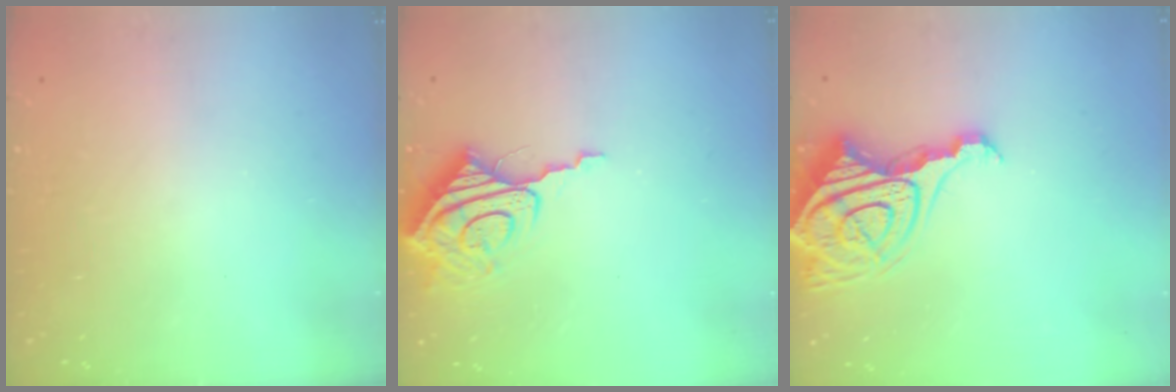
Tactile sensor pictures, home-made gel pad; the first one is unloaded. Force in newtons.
{"total": 10.5, "press": 10.5, "slide": 1.2}
{"total": 15.2, "press": 15.2, "slide": 1.4}